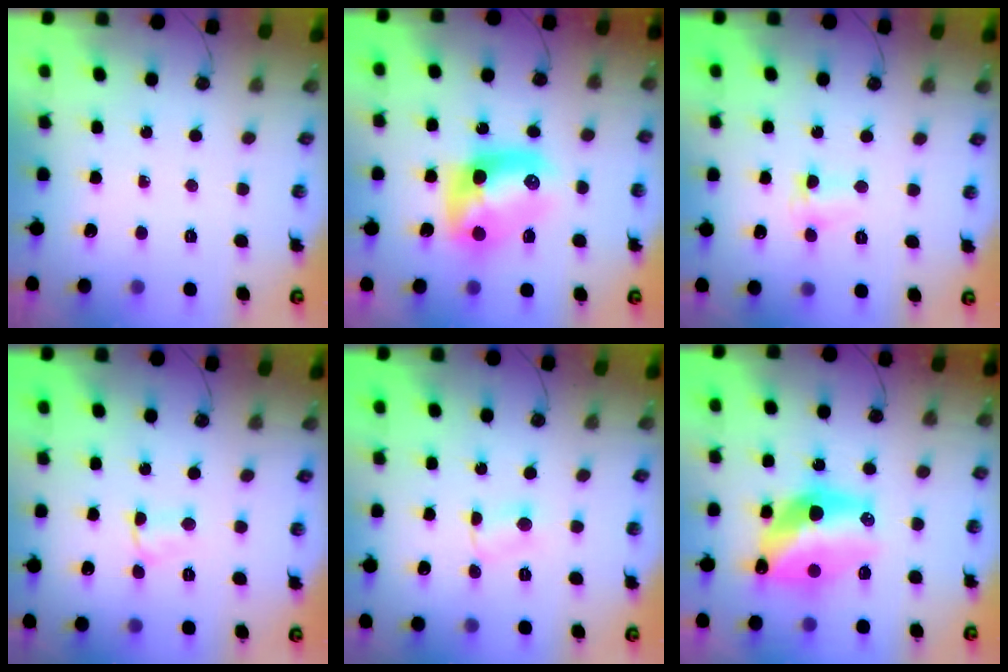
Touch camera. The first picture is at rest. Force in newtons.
{"total": 13.0, "press": 12.9, "slide": 1.0}
{"total": 2.2, "press": 2.2, "slide": 0.5}
{"total": 2.6, "press": 2.6, "slide": 0.4}
{"total": 2.9, "press": 2.9, "slide": 0.6}
{"total": 14.7, "press": 14.7, "slide": 1.0}